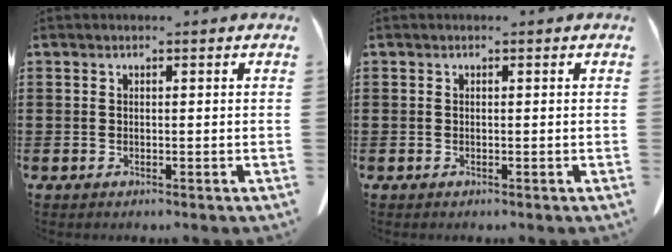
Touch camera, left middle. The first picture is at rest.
{"total": 0.0}